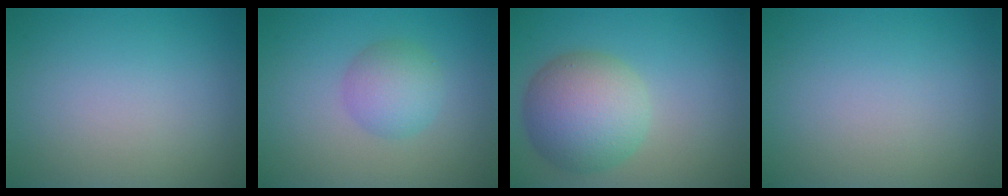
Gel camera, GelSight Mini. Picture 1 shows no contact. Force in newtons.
{"total": 3.2, "press": 3.2, "slide": 0.0}
{"total": 7.3, "press": 7.3, "slide": 0.3}
{"total": 0.0}